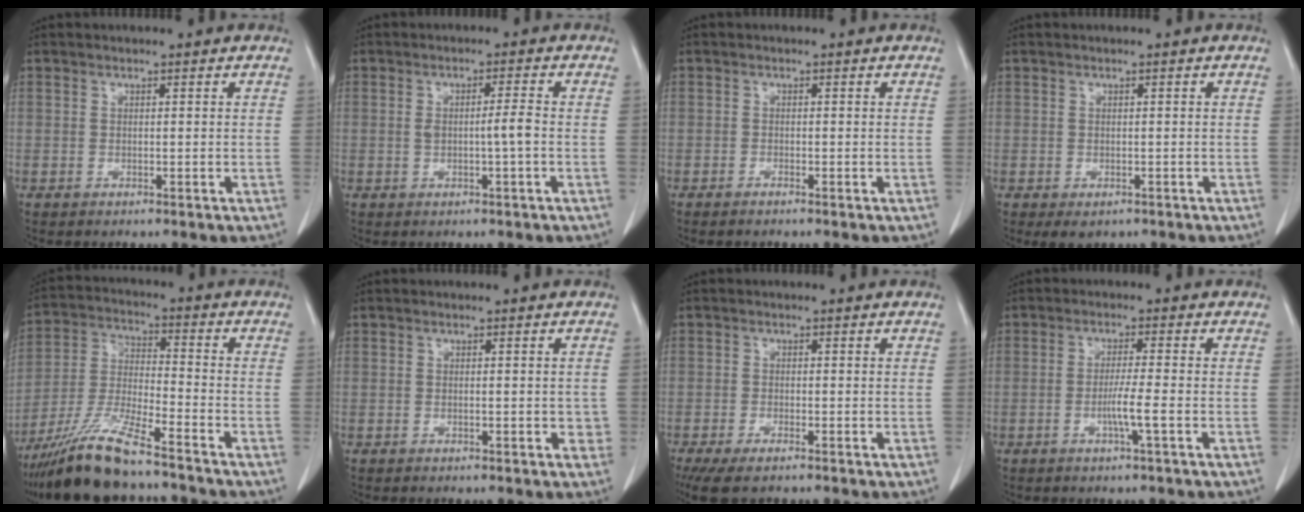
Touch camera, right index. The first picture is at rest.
{"total": 3.1, "force": [-0.4, 0.0, 3.1], "torque": [-0.060, 0.001, -0.004]}
{"total": 0.8, "force": [-0.7, 0.0, 0.3], "torque": [-0.009, -0.001, -0.012]}
{"total": 2.4, "force": [-1.4, 1.6, 1.0], "torque": [-0.010, -0.001, -0.009]}
{"total": 12.3, "force": [-9.8, 0.8, 7.4], "torque": [-0.152, -0.024, -0.183]}
{"total": 1.6, "force": [-0.2, 0.8, 1.4], "torque": [-0.016, 0.001, -0.003]}
{"total": 4.6, "force": [-3.4, 1.2, 2.8], "torque": [-0.050, -0.010, -0.055]}
{"total": 3.7, "force": [-1.2, -0.7, 3.5], "torque": [-0.067, -0.006, -0.025]}